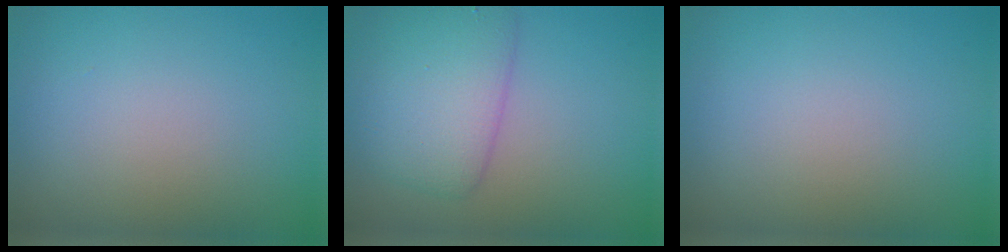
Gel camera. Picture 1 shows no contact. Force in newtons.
{"total": 4.6, "press": 4.6, "slide": 0.1}
{"total": 0.0}